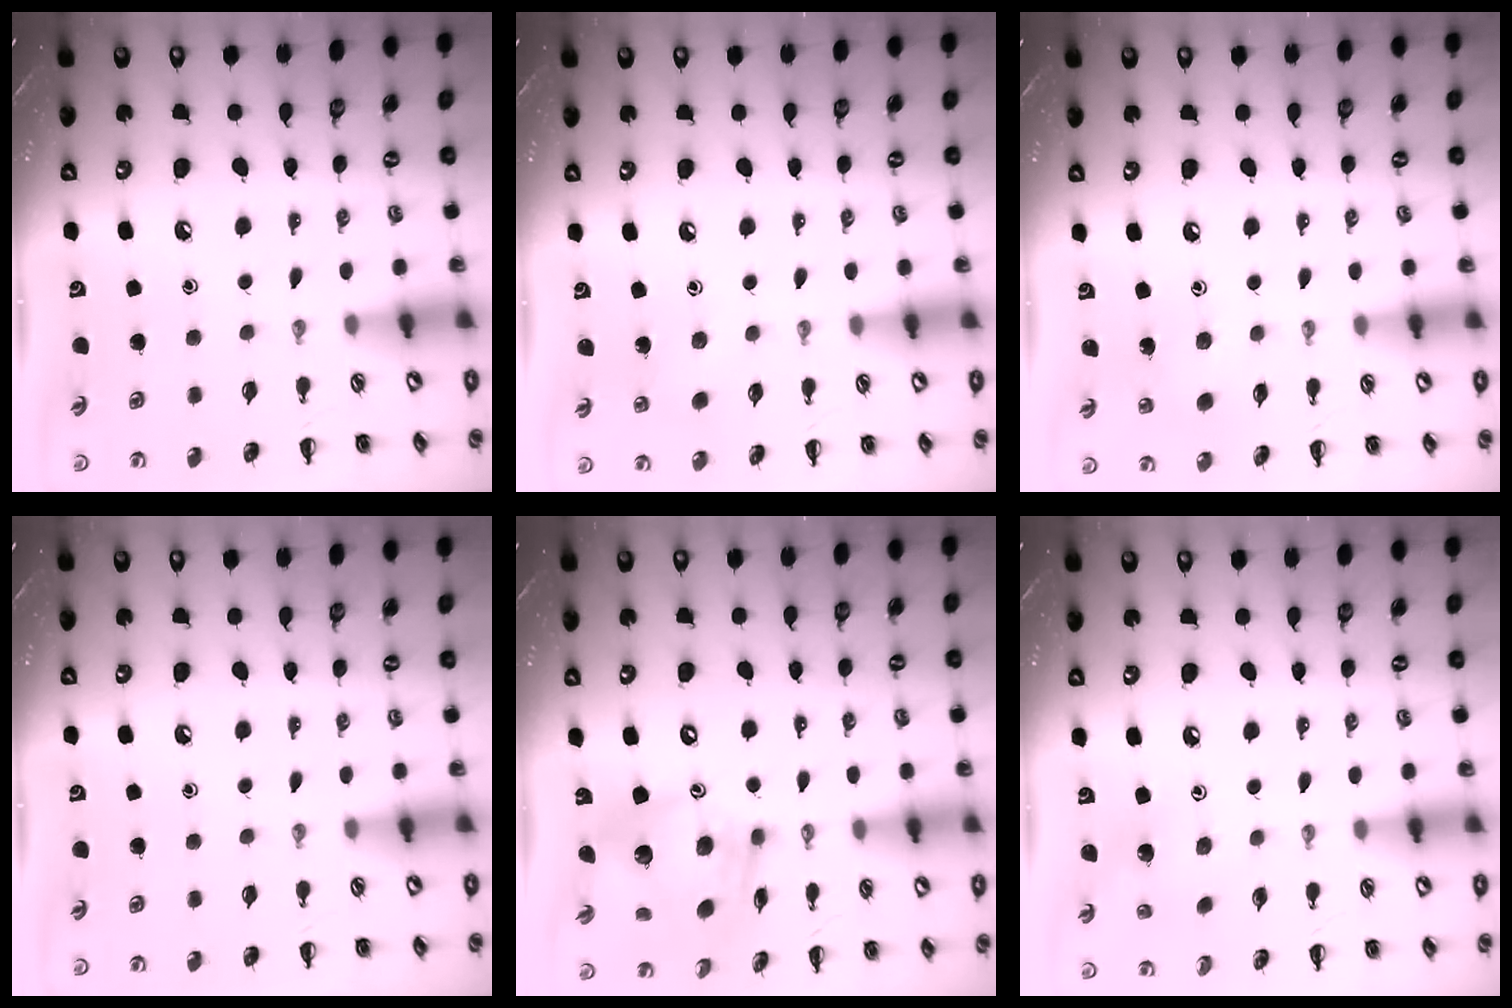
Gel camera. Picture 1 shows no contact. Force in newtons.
{"total": 4.4, "press": 4.3, "slide": 1.1}
{"total": 3.1, "press": 3.1, "slide": 0.5}
{"total": 0.0}
{"total": 14.7, "press": 14.3, "slide": 3.6}
{"total": 2.5, "press": 2.4, "slide": 0.7}